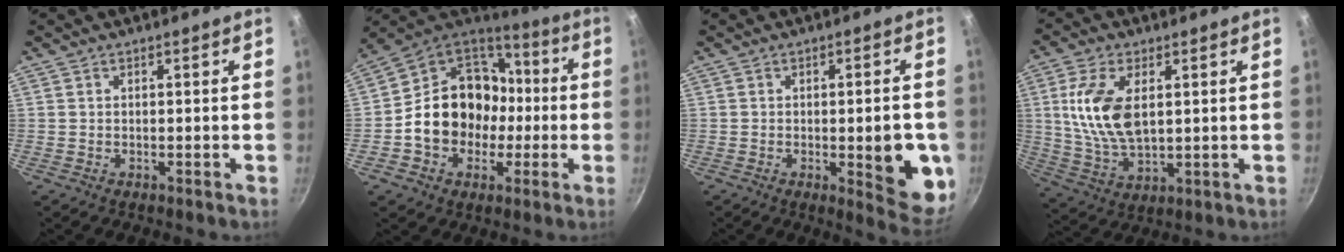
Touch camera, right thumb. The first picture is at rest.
{"total": 19.8, "force": [-2.0, 16.5, 10.9], "torque": [-0.157, 0.053, -0.030]}
{"total": 12.2, "force": [-2.2, 4.2, 11.2], "torque": [-0.108, -0.005, -0.024]}
{"total": 12.9, "force": [2.6, 6.9, 10.5], "torque": [-0.202, -0.014, 0.056]}